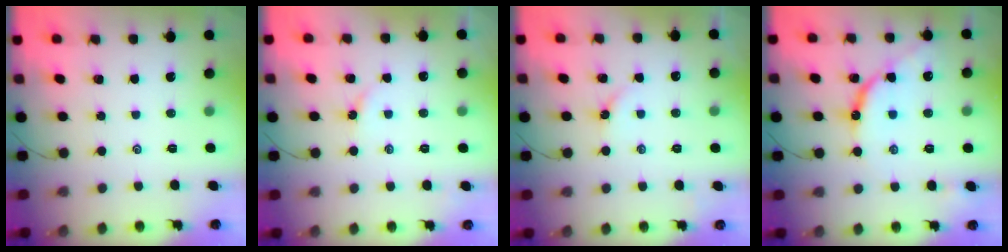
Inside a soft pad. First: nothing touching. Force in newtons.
{"total": 1.9, "press": 1.9, "slide": 0.3}
{"total": 3.0, "press": 3.0, "slide": 0.4}
{"total": 11.0, "press": 10.9, "slide": 0.9}